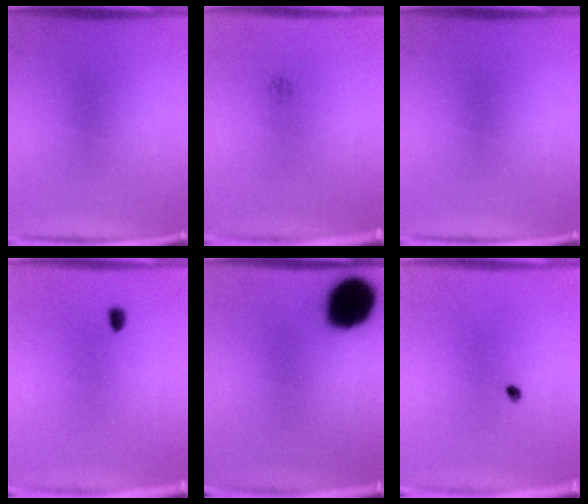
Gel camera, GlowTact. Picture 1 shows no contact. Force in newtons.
{"total": 1.0}
{"total": 0.0}
{"total": 1.2}
{"total": 17.8}
{"total": 0.9}